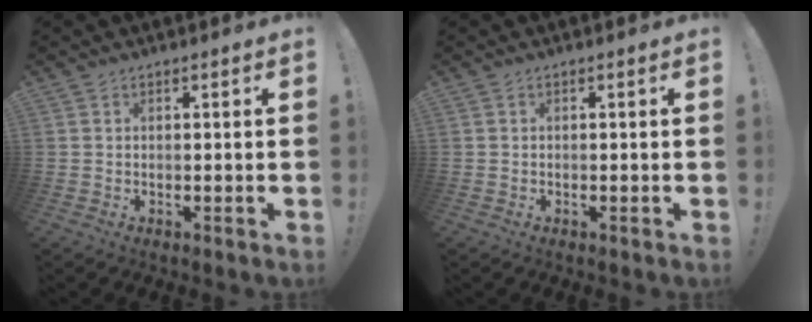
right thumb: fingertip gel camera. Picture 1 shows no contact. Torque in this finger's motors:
{"motor_torque": [-0.04, 0.00, -0.01, 0.02, -0.03]}